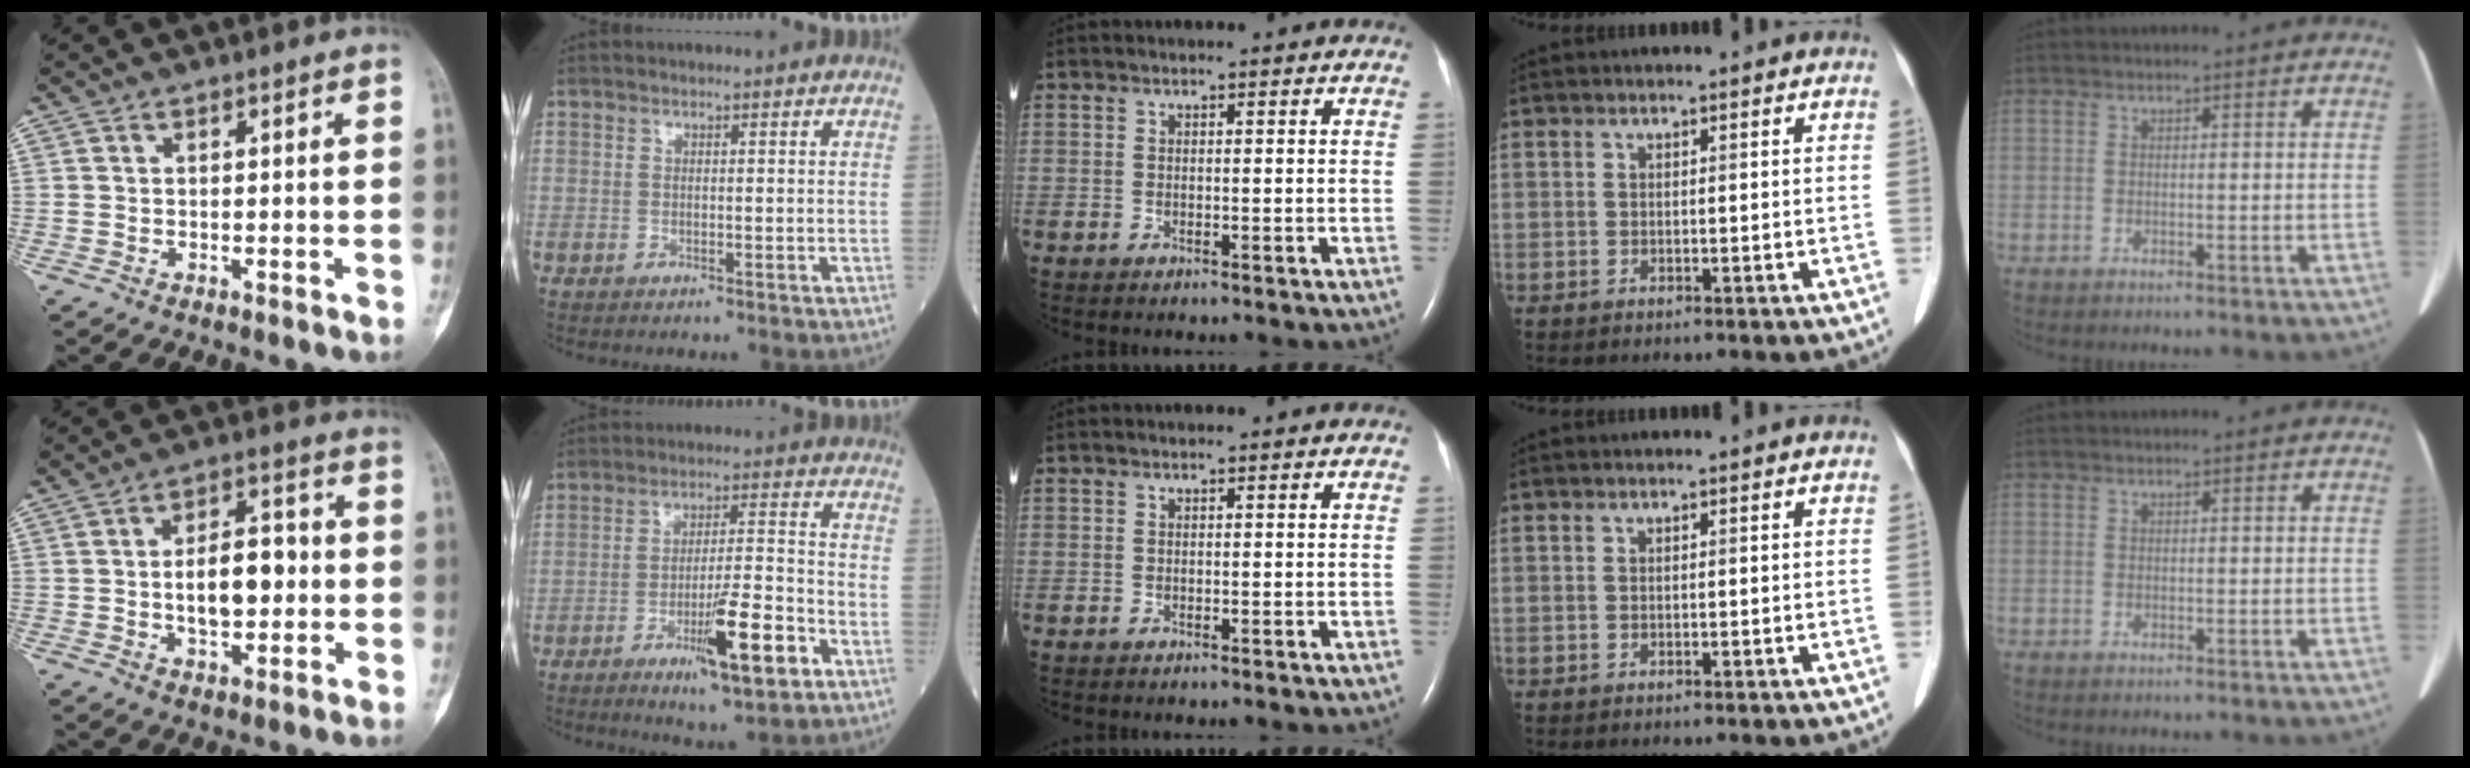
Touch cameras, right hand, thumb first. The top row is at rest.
{"thumb": {"total": 10.6, "force": [-0.4, 5.8, 8.9], "torque": [-0.121, 0.018, -0.003]}, "index": {"total": 11.7, "force": [-5.4, 1.3, 10.2], "torque": [-0.165, -0.011, -0.084]}}